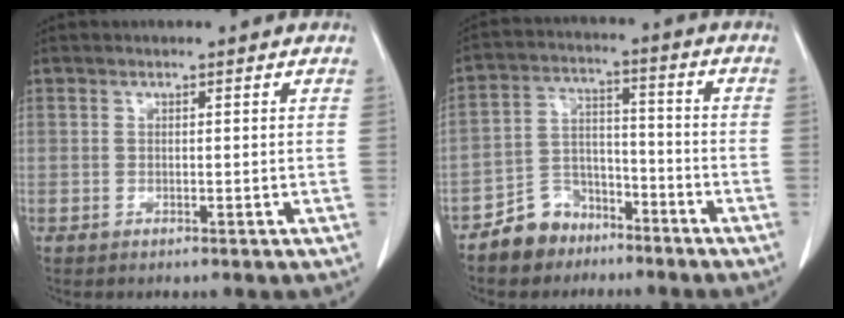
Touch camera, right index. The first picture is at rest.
{"total": 7.8, "force": [-5.7, 5.2, 1.2], "torque": [-0.020, 0.020, -0.100]}